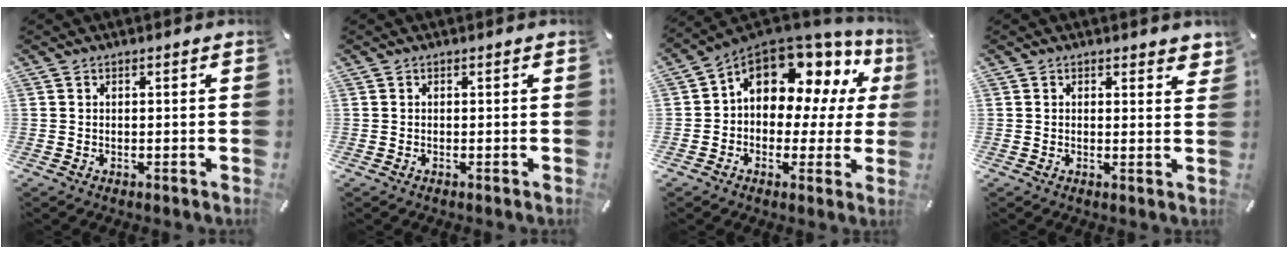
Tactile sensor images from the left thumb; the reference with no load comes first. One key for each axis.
{"total": 0.0}
{"total": 13.0, "fx": 6.1, "fy": 8.6, "fz": 7.7, "tx": -0.122, "ty": -0.046, "tz": 0.107}
{"total": 1.6, "fx": 1.3, "fy": 0.7, "fz": 0.6, "tx": 0.001, "ty": -0.006, "tz": 0.021}